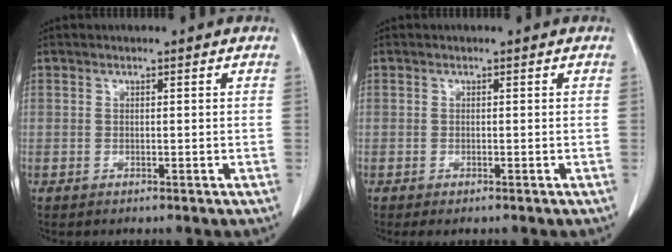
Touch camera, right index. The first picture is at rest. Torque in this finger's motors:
{"motor_torque": [0.17, -0.11, 0.02, 0.02]}